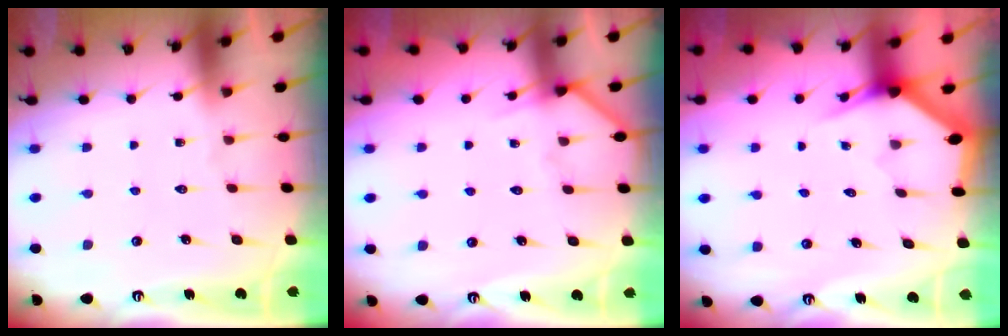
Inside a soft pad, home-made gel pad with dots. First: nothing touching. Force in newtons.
{"total": 3.1, "press": 3.1, "slide": 0.3}
{"total": 3.0, "press": 3.0, "slide": 0.1}